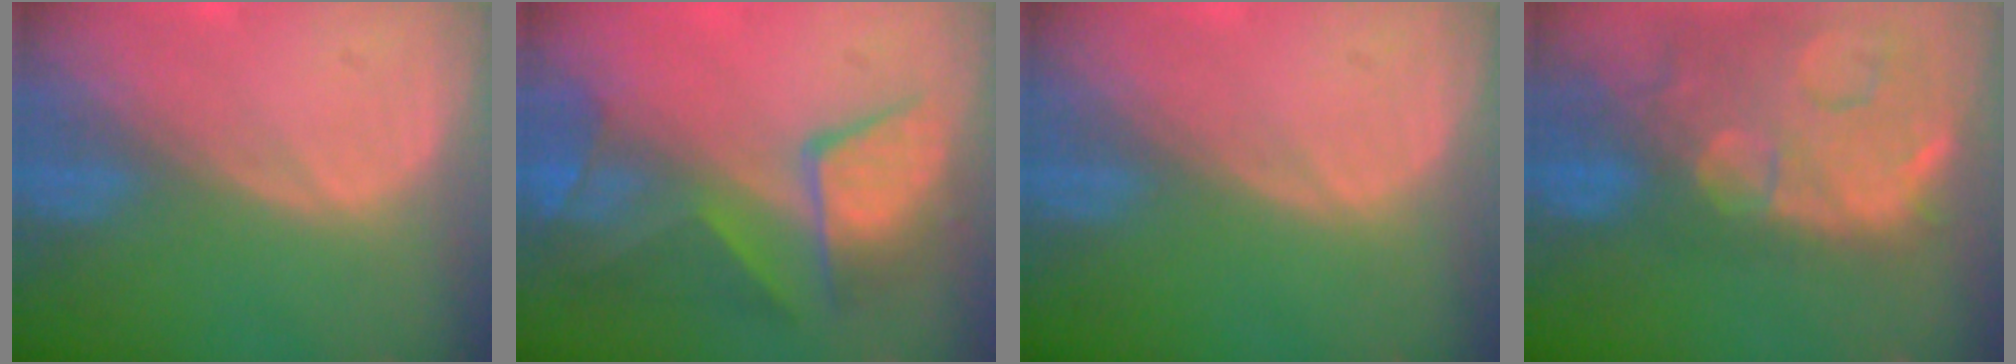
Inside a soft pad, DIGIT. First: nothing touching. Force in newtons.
{"total": 10.0, "press": 8.7, "slide": 4.9}
{"total": 0.0}
{"total": 15.0, "press": 12.0, "slide": 9.0}